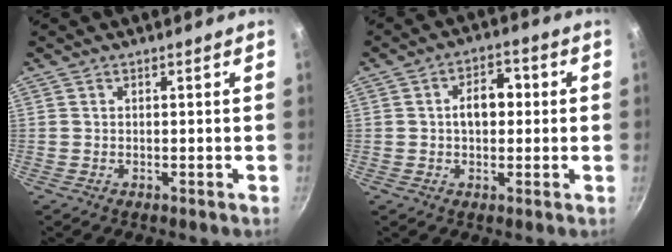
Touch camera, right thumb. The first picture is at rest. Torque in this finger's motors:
{"motor_torque": [0.93, 1.03, 0.91, -0.07, 0.09]}